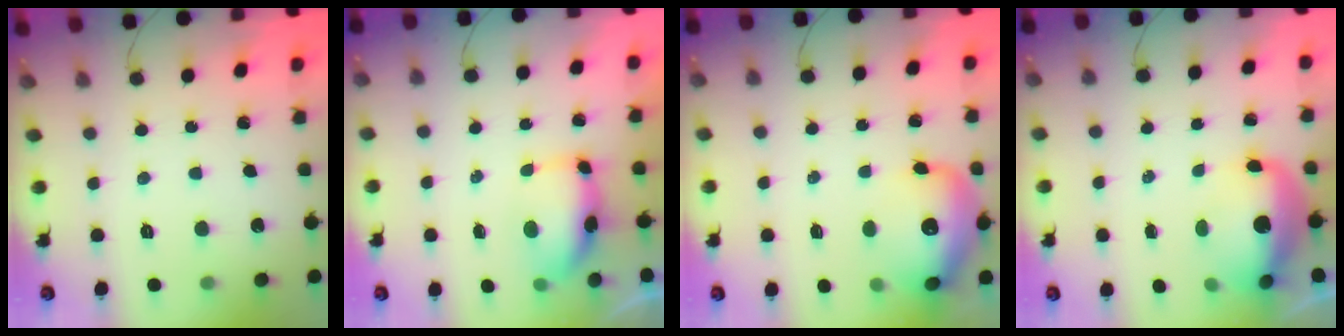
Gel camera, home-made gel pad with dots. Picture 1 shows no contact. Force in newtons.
{"total": 7.0, "press": 6.9, "slide": 1.1}
{"total": 16.0, "press": 15.7, "slide": 3.0}
{"total": 11.2, "press": 10.9, "slide": 2.9}